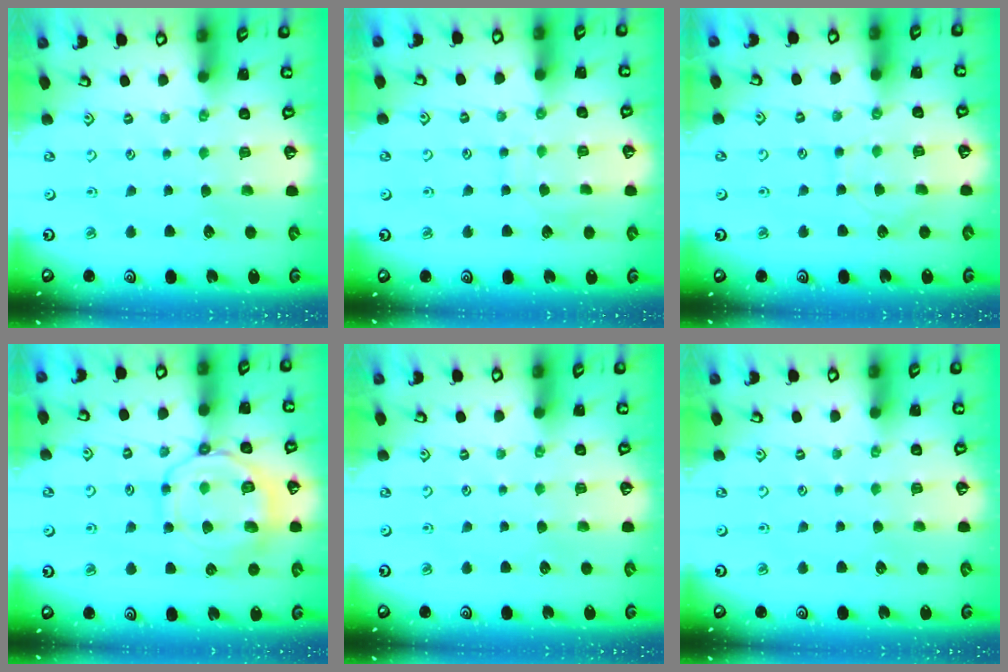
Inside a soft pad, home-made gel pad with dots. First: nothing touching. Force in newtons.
{"total": 7.1, "press": 7.1, "slide": 0.4}
{"total": 6.2, "press": 6.1, "slide": 0.7}
{"total": 12.3, "press": 12.3, "slide": 1.4}
{"total": 0.0}
{"total": 0.0}